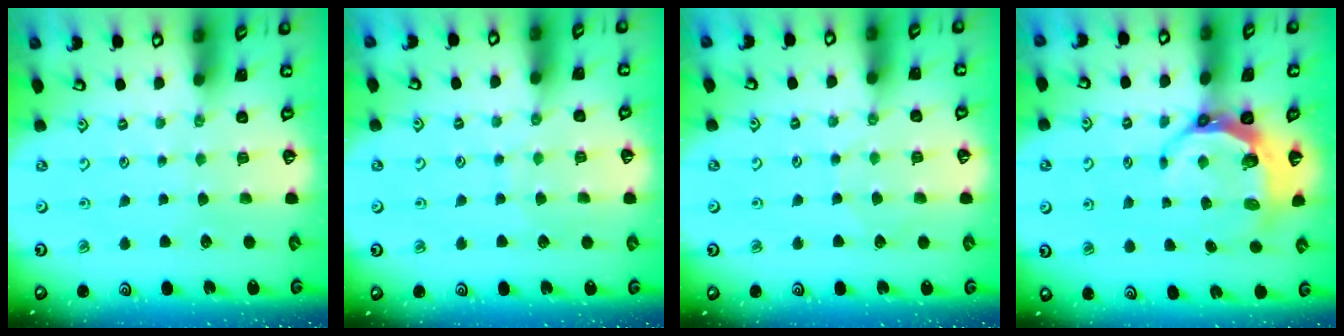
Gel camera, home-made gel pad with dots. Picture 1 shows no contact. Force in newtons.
{"total": 5.7, "press": 5.7, "slide": 0.5}
{"total": 5.2, "press": 5.2, "slide": 0.5}
{"total": 7.4, "press": 6.7, "slide": 3.1}